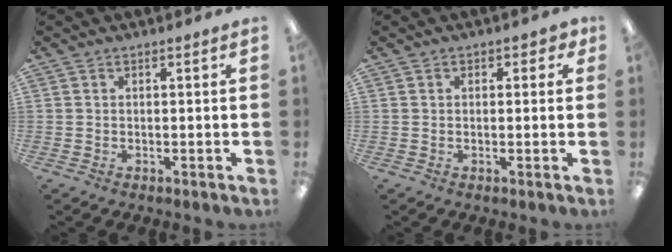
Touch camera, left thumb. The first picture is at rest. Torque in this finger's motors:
{"motor_torque": [0.03, 0.11, -0.55, 0.21, 0.03]}